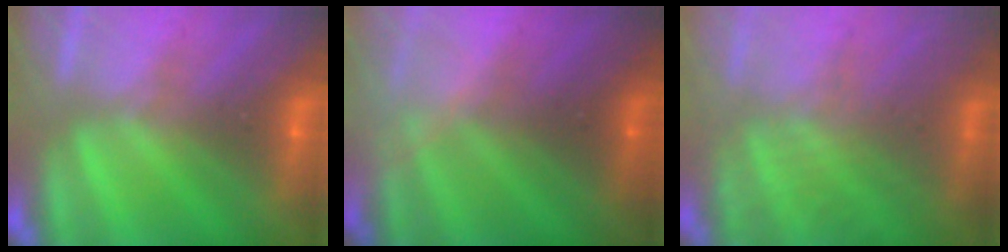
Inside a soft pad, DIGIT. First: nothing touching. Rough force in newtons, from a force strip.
{"total": 2.5}
{"total": 7.4}